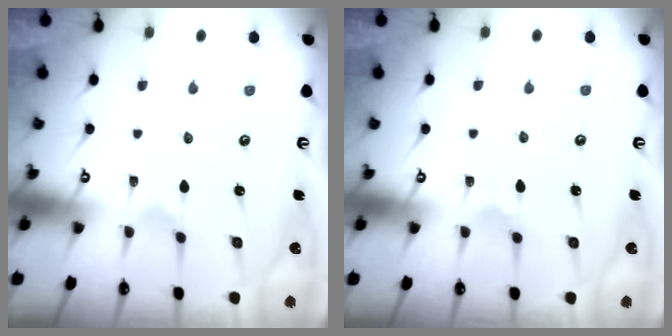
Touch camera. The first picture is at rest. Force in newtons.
{"total": 1.7, "press": 1.6, "slide": 0.5}